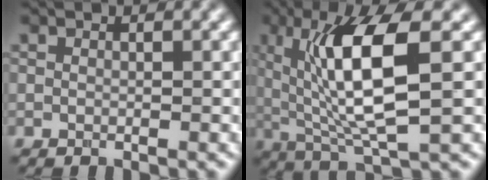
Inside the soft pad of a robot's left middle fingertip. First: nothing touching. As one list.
[{"total": 9.2, "force": [1.7, 2.5, 8.7], "torque": [-0.156, -0.010, 0.040]}]